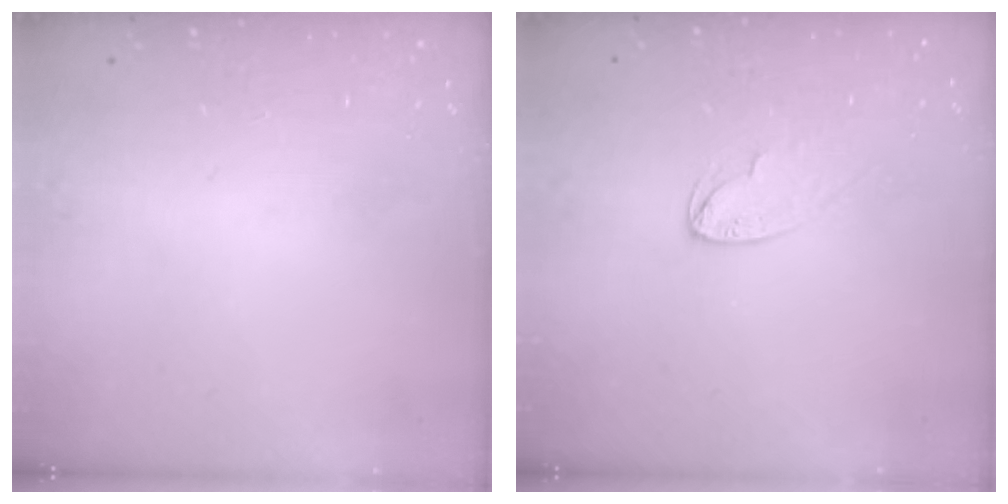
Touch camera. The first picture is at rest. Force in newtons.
{"total": 5.1, "press": 5.1, "slide": 0.4}